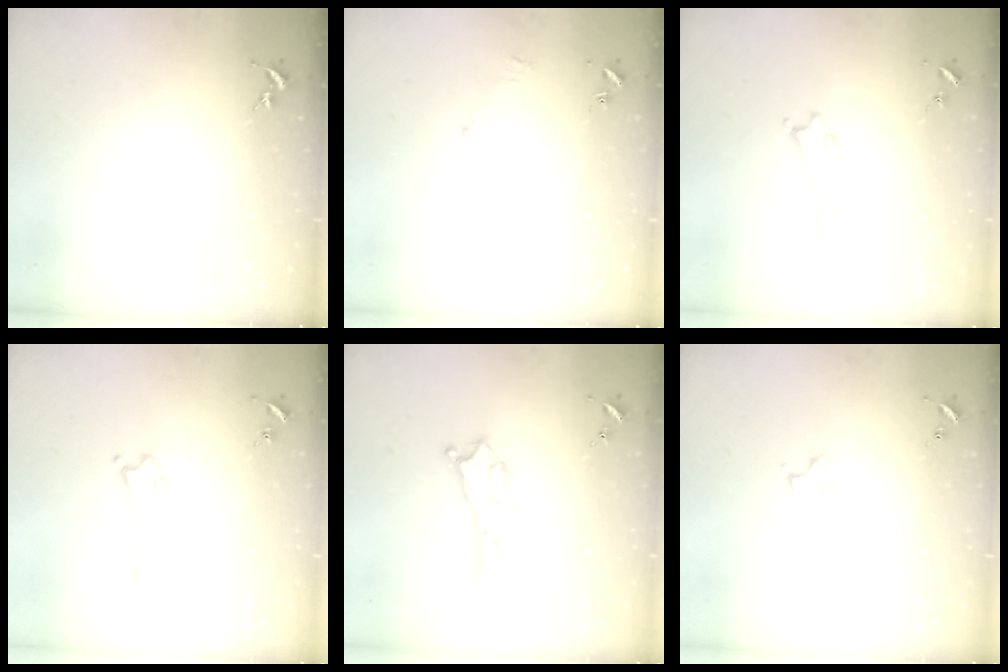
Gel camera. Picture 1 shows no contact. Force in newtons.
{"total": 1.6, "press": 1.5, "slide": 0.3}
{"total": 0.0}
{"total": 0.0}
{"total": 3.8, "press": 3.8, "slide": 0.4}
{"total": 2.2, "press": 2.2, "slide": 0.2}